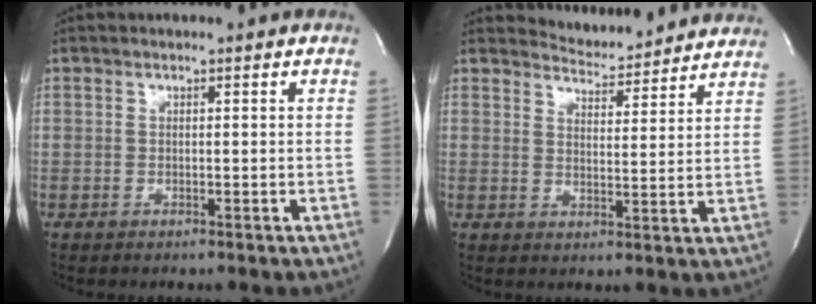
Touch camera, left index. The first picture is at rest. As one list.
[{"total": 8.8, "force": [8.7, 1.1, 0.4], "torque": [-0.008, -0.003, 0.109]}]